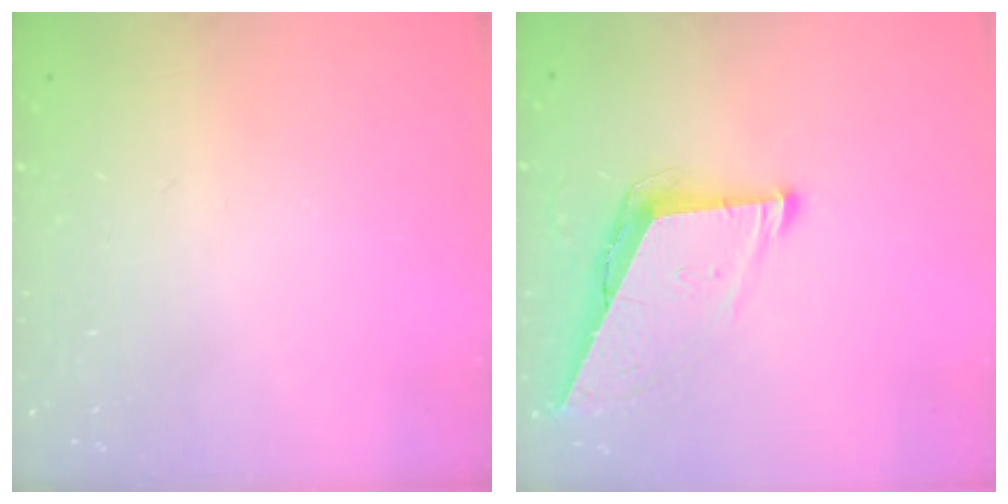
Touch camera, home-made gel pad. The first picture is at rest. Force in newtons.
{"total": 7.7, "press": 7.7, "slide": 0.3}